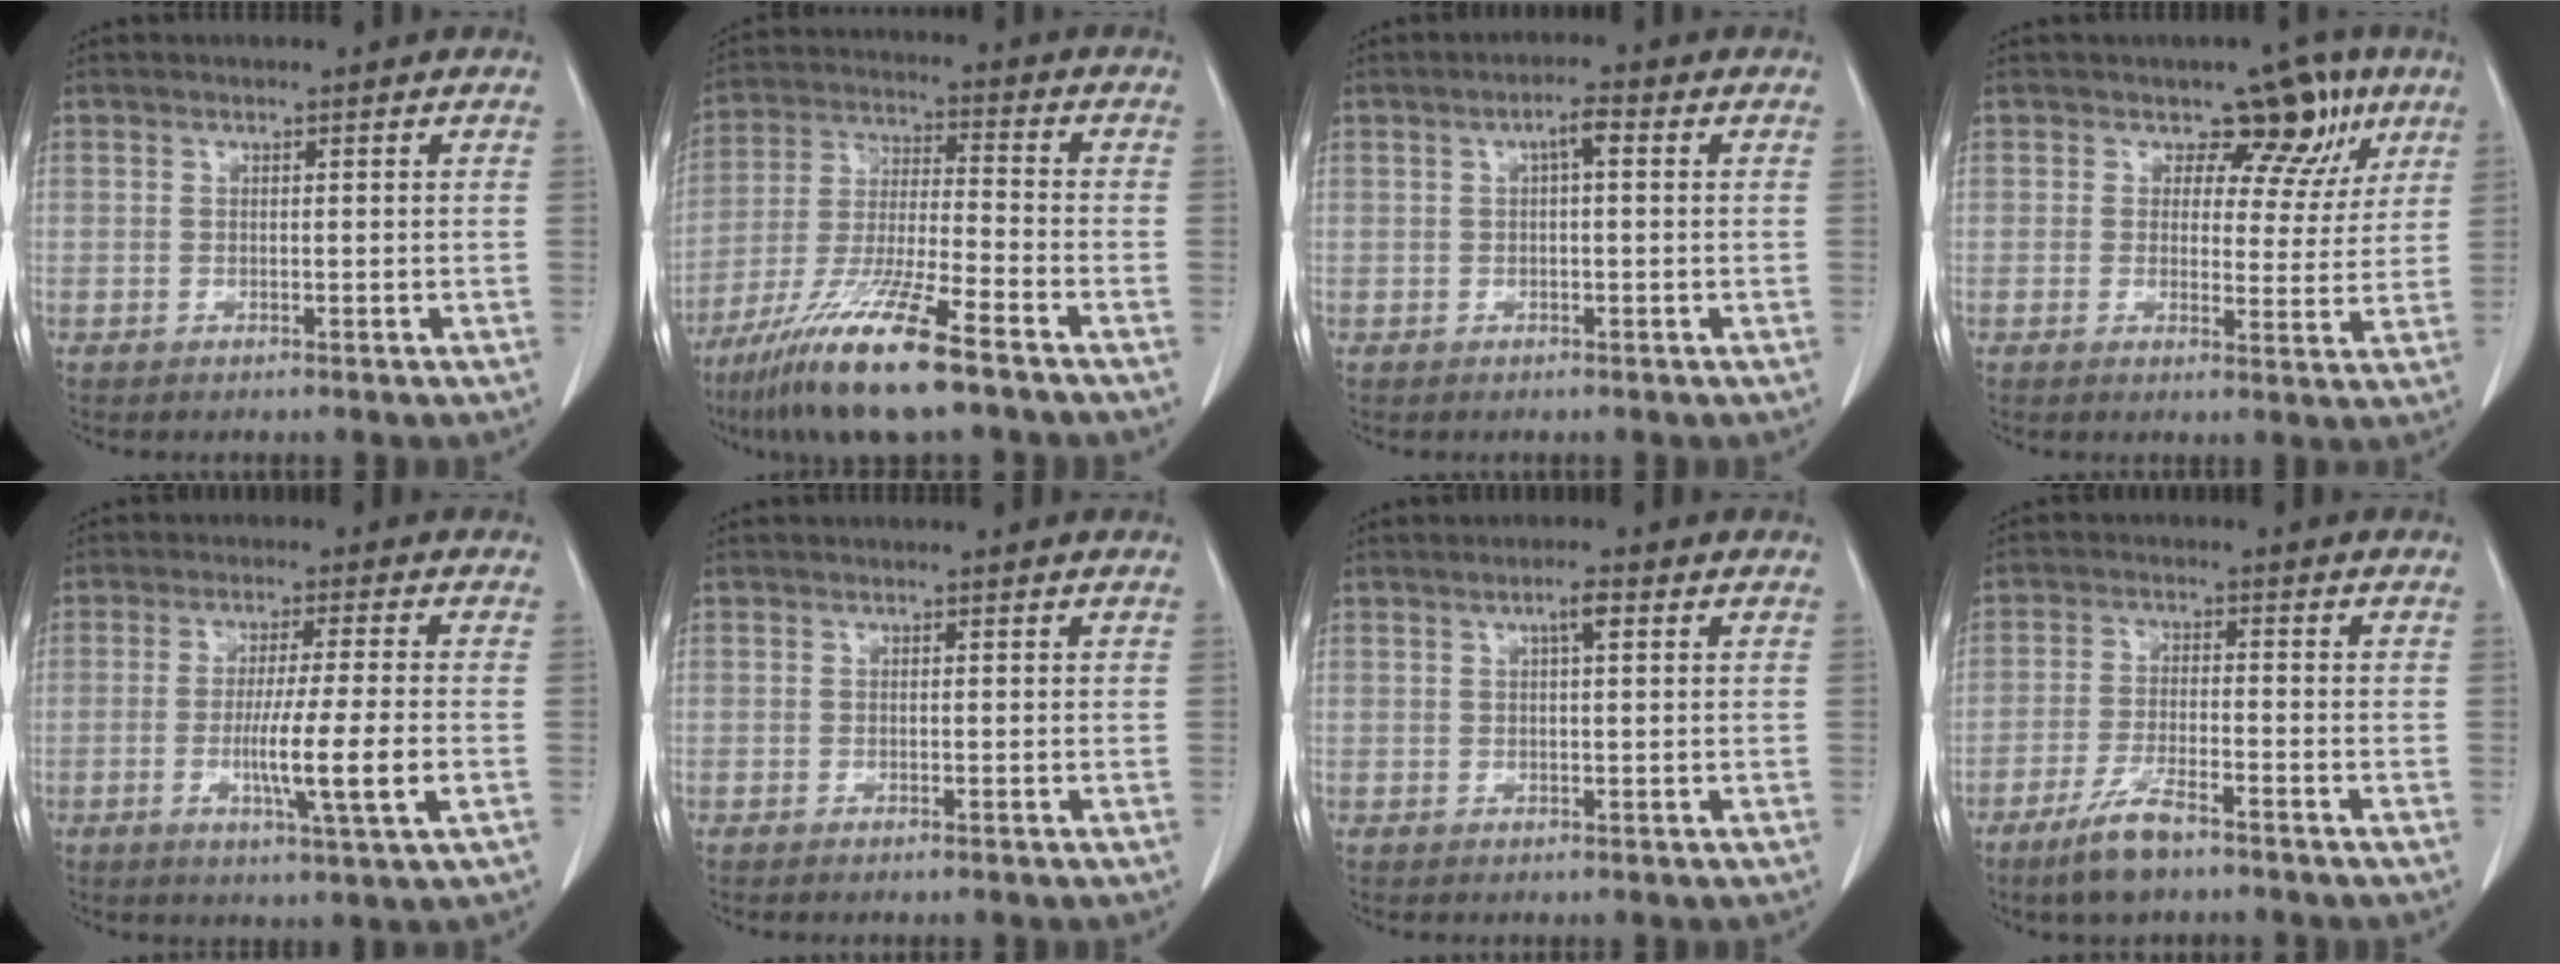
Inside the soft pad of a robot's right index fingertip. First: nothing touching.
{"total": 14.9, "force": [-9.8, 0.9, 11.2], "torque": [-0.230, -0.040, -0.183]}
{"total": 2.8, "force": [0.8, 0.6, 2.6], "torque": [-0.045, 0.011, 0.011]}
{"total": 7.7, "force": [4.5, 5.1, 3.7], "torque": [-0.019, 0.004, 0.049]}
{"total": 9.3, "force": [-2.1, -0.7, 9.0], "torque": [-0.154, -0.021, -0.039]}
{"total": 0.0}
{"total": 2.5, "force": [1.1, 0.4, 2.3], "torque": [-0.039, 0.004, 0.017]}
{"total": 6.6, "force": [-4.7, 1.2, 4.5], "torque": [-0.096, -0.010, -0.086]}